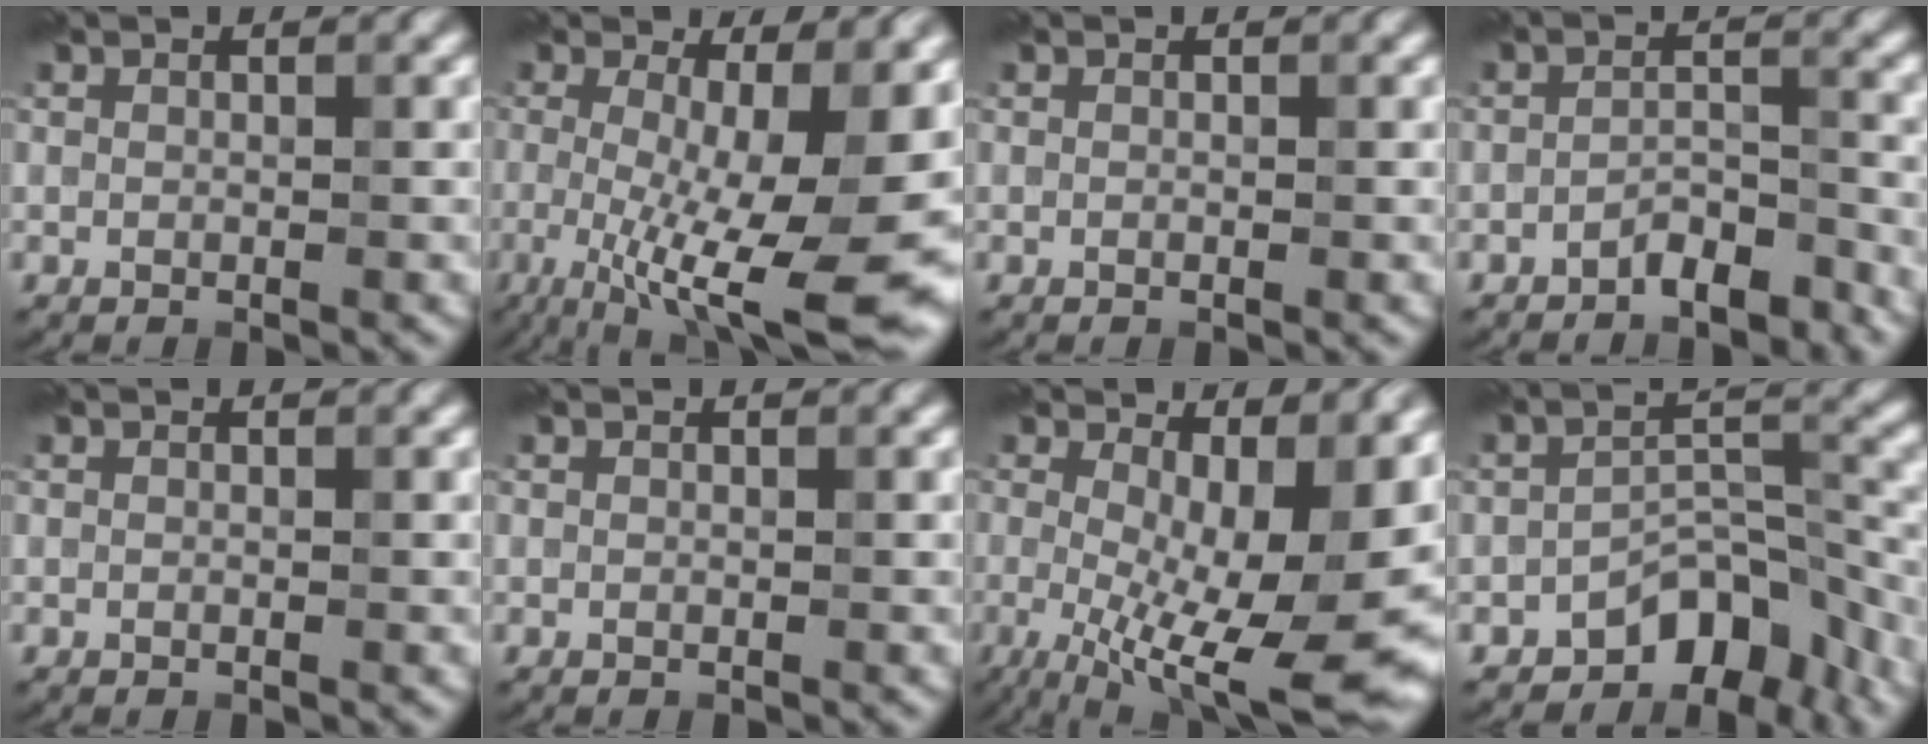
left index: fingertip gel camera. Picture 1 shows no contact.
{"total": 14.4, "force": [-2.8, 3.8, 13.5], "torque": [-0.189, -0.016, -0.040]}
{"total": 0.0}
{"total": 2.9, "force": [-2.4, 0.8, 1.4], "torque": [-0.022, 0.011, -0.044]}
{"total": 0.0}
{"total": 0.0}
{"total": 14.2, "force": [-1.6, 4.9, 13.2], "torque": [-0.178, -0.013, -0.010]}
{"total": 6.8, "force": [-4.8, 3.1, 3.7], "torque": [-0.036, 0.007, -0.085]}